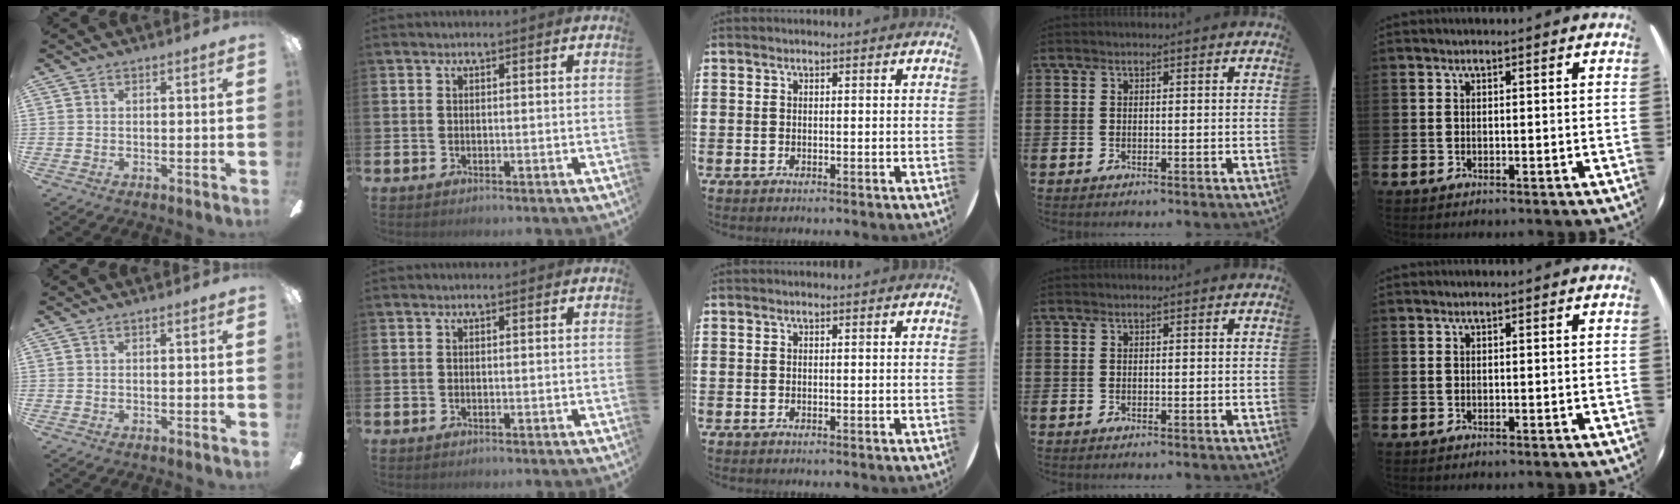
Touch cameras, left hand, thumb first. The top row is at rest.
{}